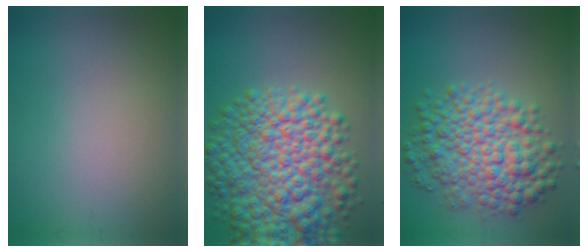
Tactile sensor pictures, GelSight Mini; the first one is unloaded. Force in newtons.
{"total": 11.2, "press": 11.1, "slide": 0.4}
{"total": 7.8, "press": 7.8, "slide": 0.1}